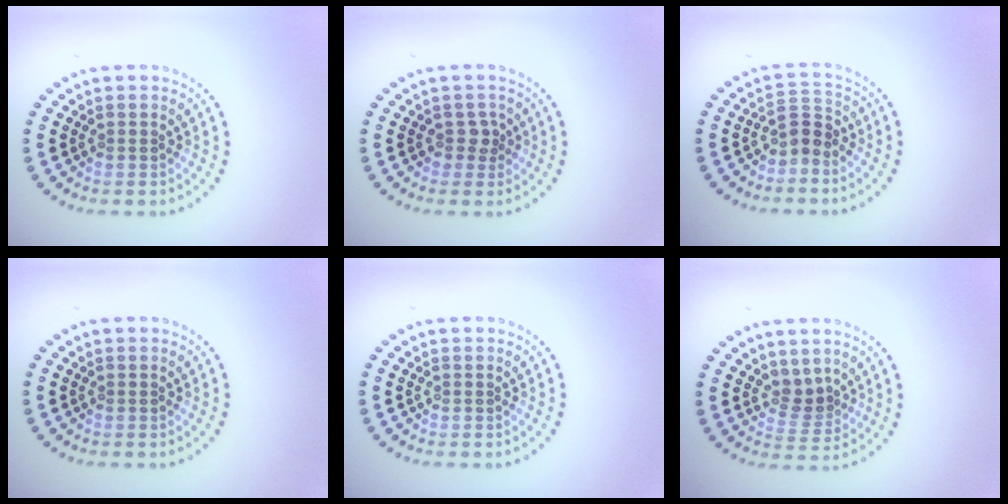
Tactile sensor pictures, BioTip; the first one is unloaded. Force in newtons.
{"total": 1.3, "press": 1.0, "slide": 0.7}
{"total": 2.3, "press": 1.6, "slide": 1.6}
{"total": 0.0}
{"total": 0.0}
{"total": 2.1, "press": 1.5, "slide": 1.5}